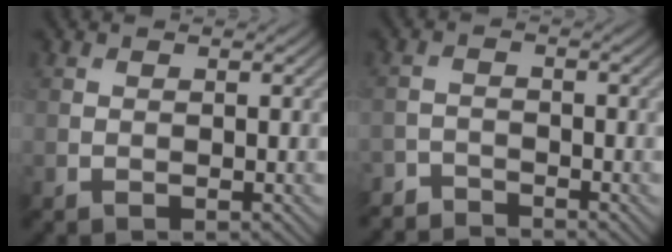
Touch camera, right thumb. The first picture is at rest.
{"total": 3.1, "force": [-3.0, 0.6, 0.1], "torque": [0.003, -0.003, -0.066]}